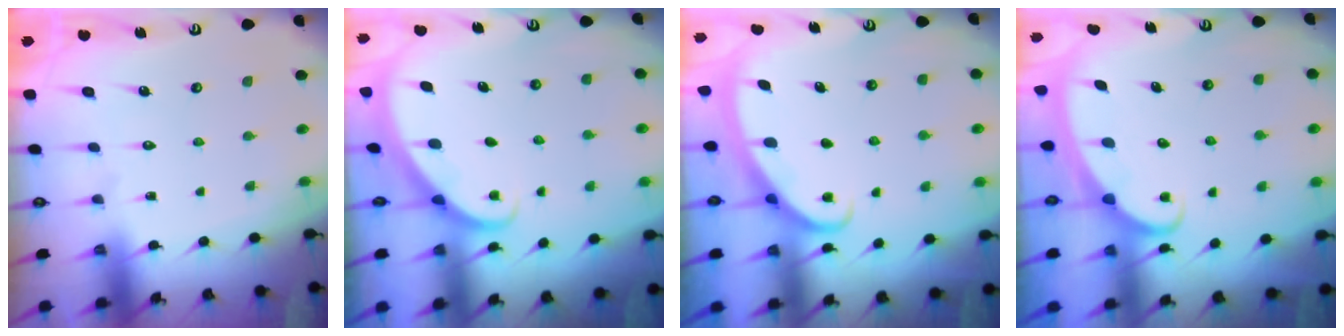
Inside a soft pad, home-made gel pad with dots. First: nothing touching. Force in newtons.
{"total": 2.1, "press": 2.1, "slide": 0.1}
{"total": 3.0, "press": 2.9, "slide": 0.4}
{"total": 2.5, "press": 2.5, "slide": 0.3}